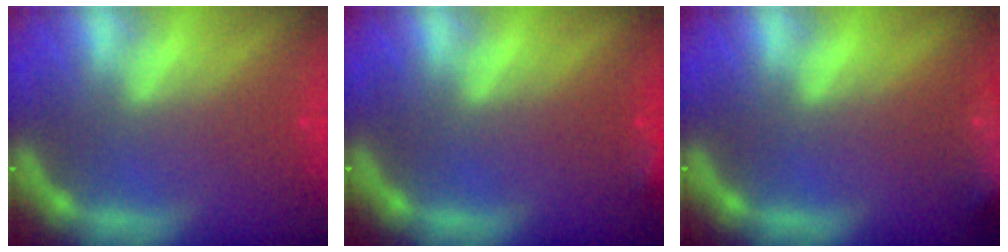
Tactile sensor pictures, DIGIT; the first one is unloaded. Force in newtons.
{"total": 1.4}
{"total": 9.5}